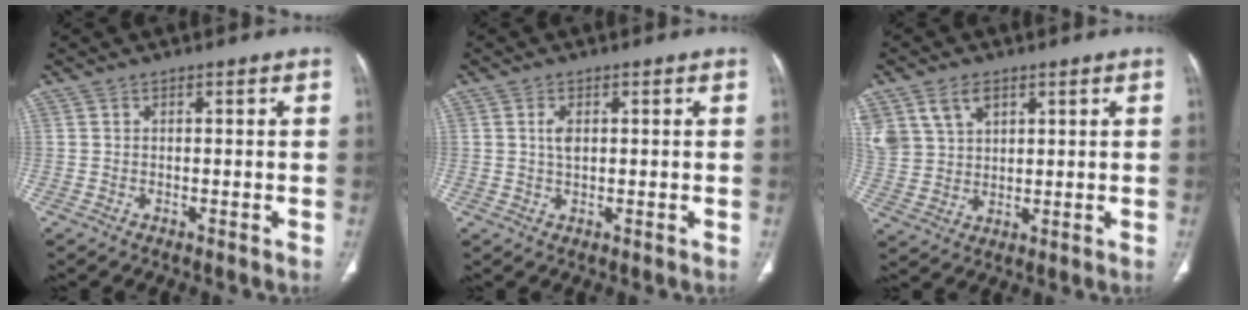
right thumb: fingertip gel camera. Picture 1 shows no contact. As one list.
[{"total": 2.5, "force": [0.6, 1.3, 2.0], "torque": [-0.037, -0.001, 0.013]}, {"total": 9.4, "force": [4.8, 6.4, 4.8], "torque": [-0.089, -0.007, 0.109]}]